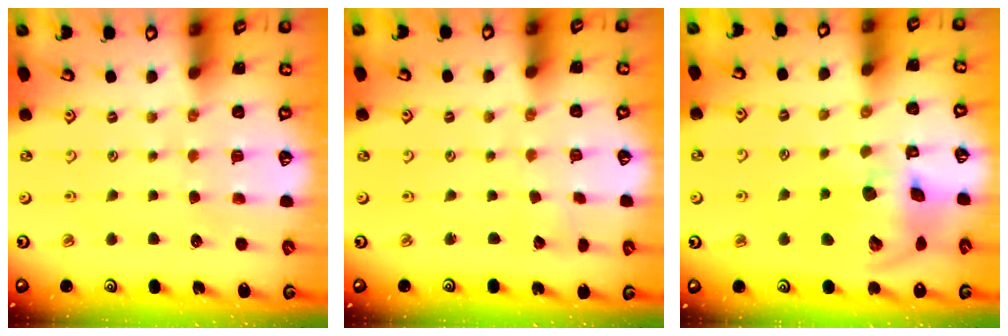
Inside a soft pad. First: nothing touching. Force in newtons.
{"total": 1.4, "press": 1.4, "slide": 0.1}
{"total": 17.1, "press": 16.9, "slide": 2.5}